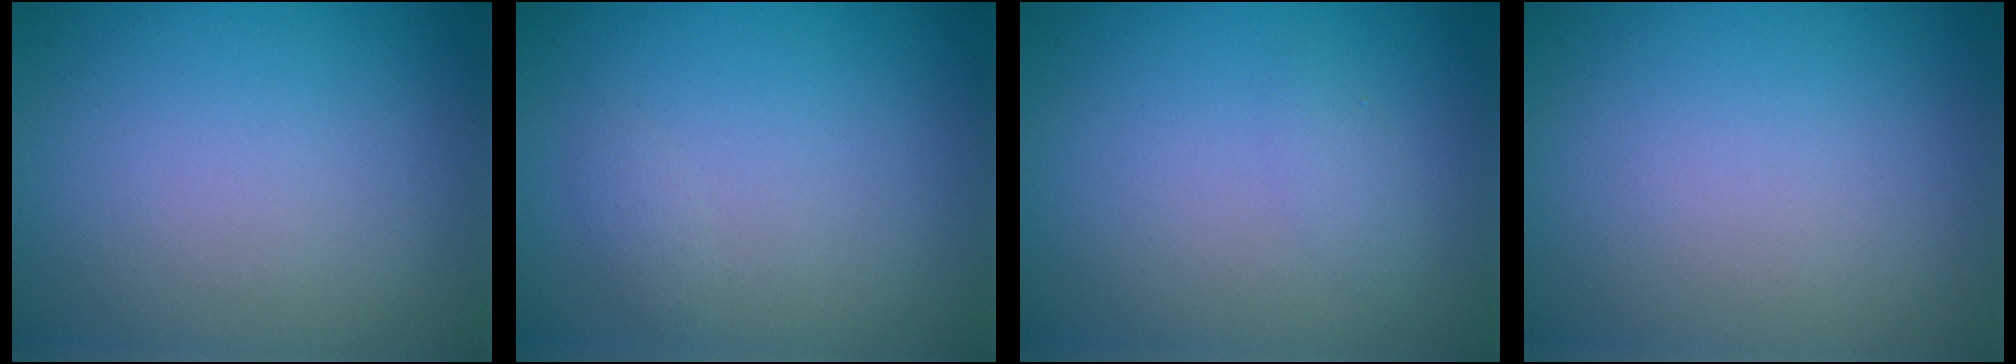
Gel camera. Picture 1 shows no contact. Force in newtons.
{"total": 0.7, "press": 0.7, "slide": 0.0}
{"total": 0.9, "press": 0.9, "slide": 0.1}
{"total": 0.0}